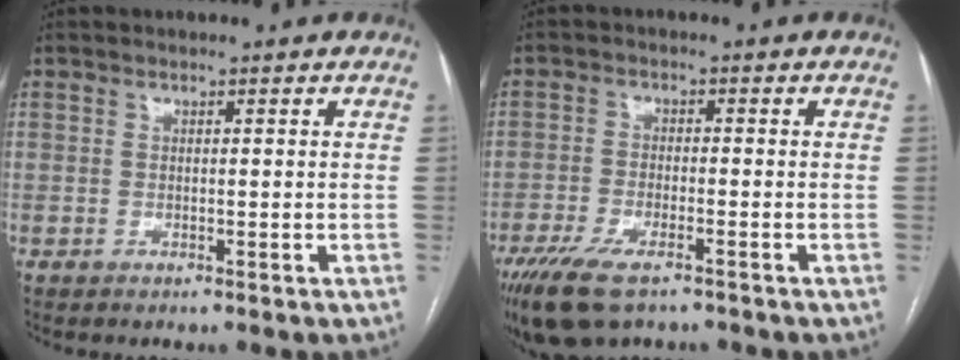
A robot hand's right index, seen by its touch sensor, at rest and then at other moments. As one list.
[{"total": 9.3, "force": [-6.5, 2.8, 6.0], "torque": [-0.109, -0.018, -0.112]}]